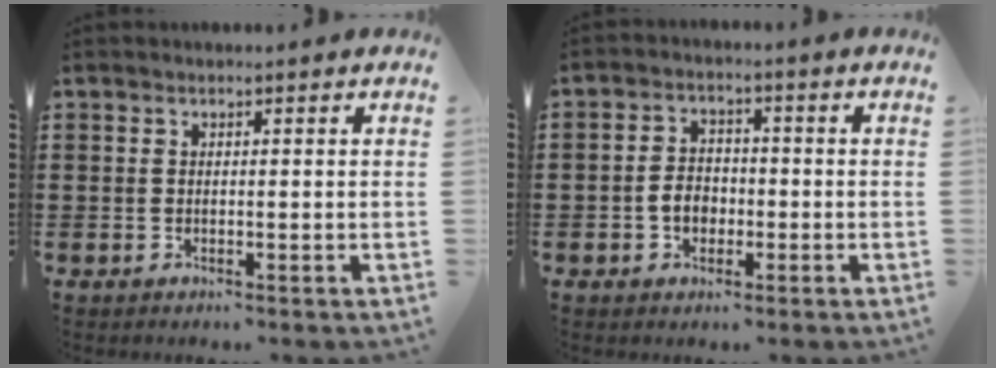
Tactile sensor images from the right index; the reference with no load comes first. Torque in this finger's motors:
{"motor_torque": [1.33, 0.81, 0.50, 0.07]}